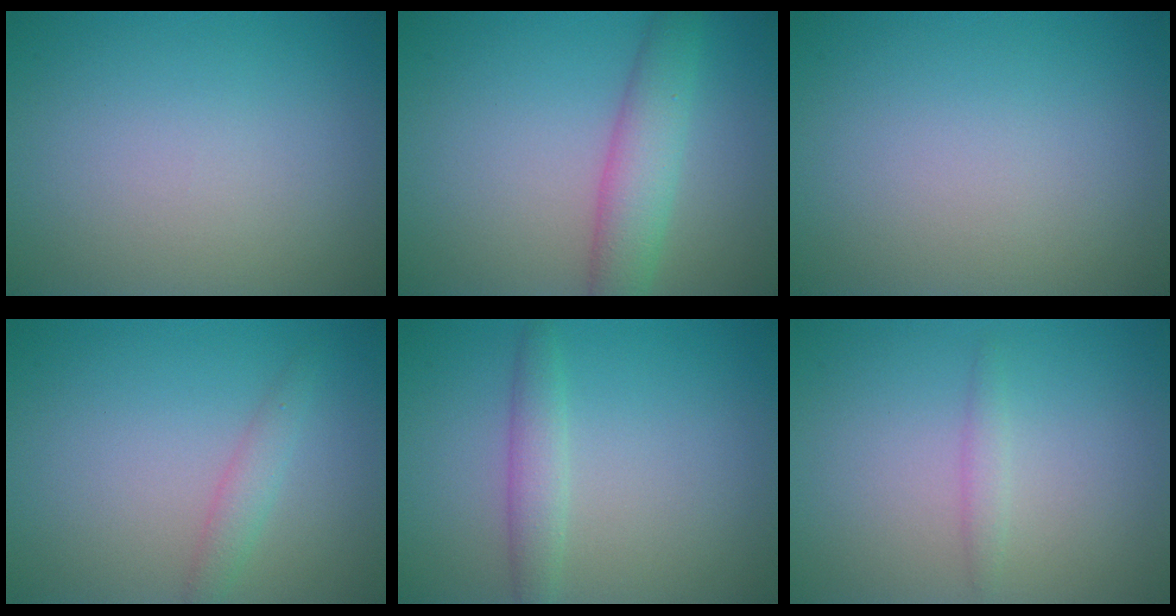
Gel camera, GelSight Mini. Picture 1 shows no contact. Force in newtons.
{"total": 4.1, "press": 4.0, "slide": 0.4}
{"total": 0.0}
{"total": 1.6, "press": 1.6, "slide": 0.1}
{"total": 2.1, "press": 2.1, "slide": 0.1}
{"total": 1.0, "press": 1.0, "slide": 0.0}